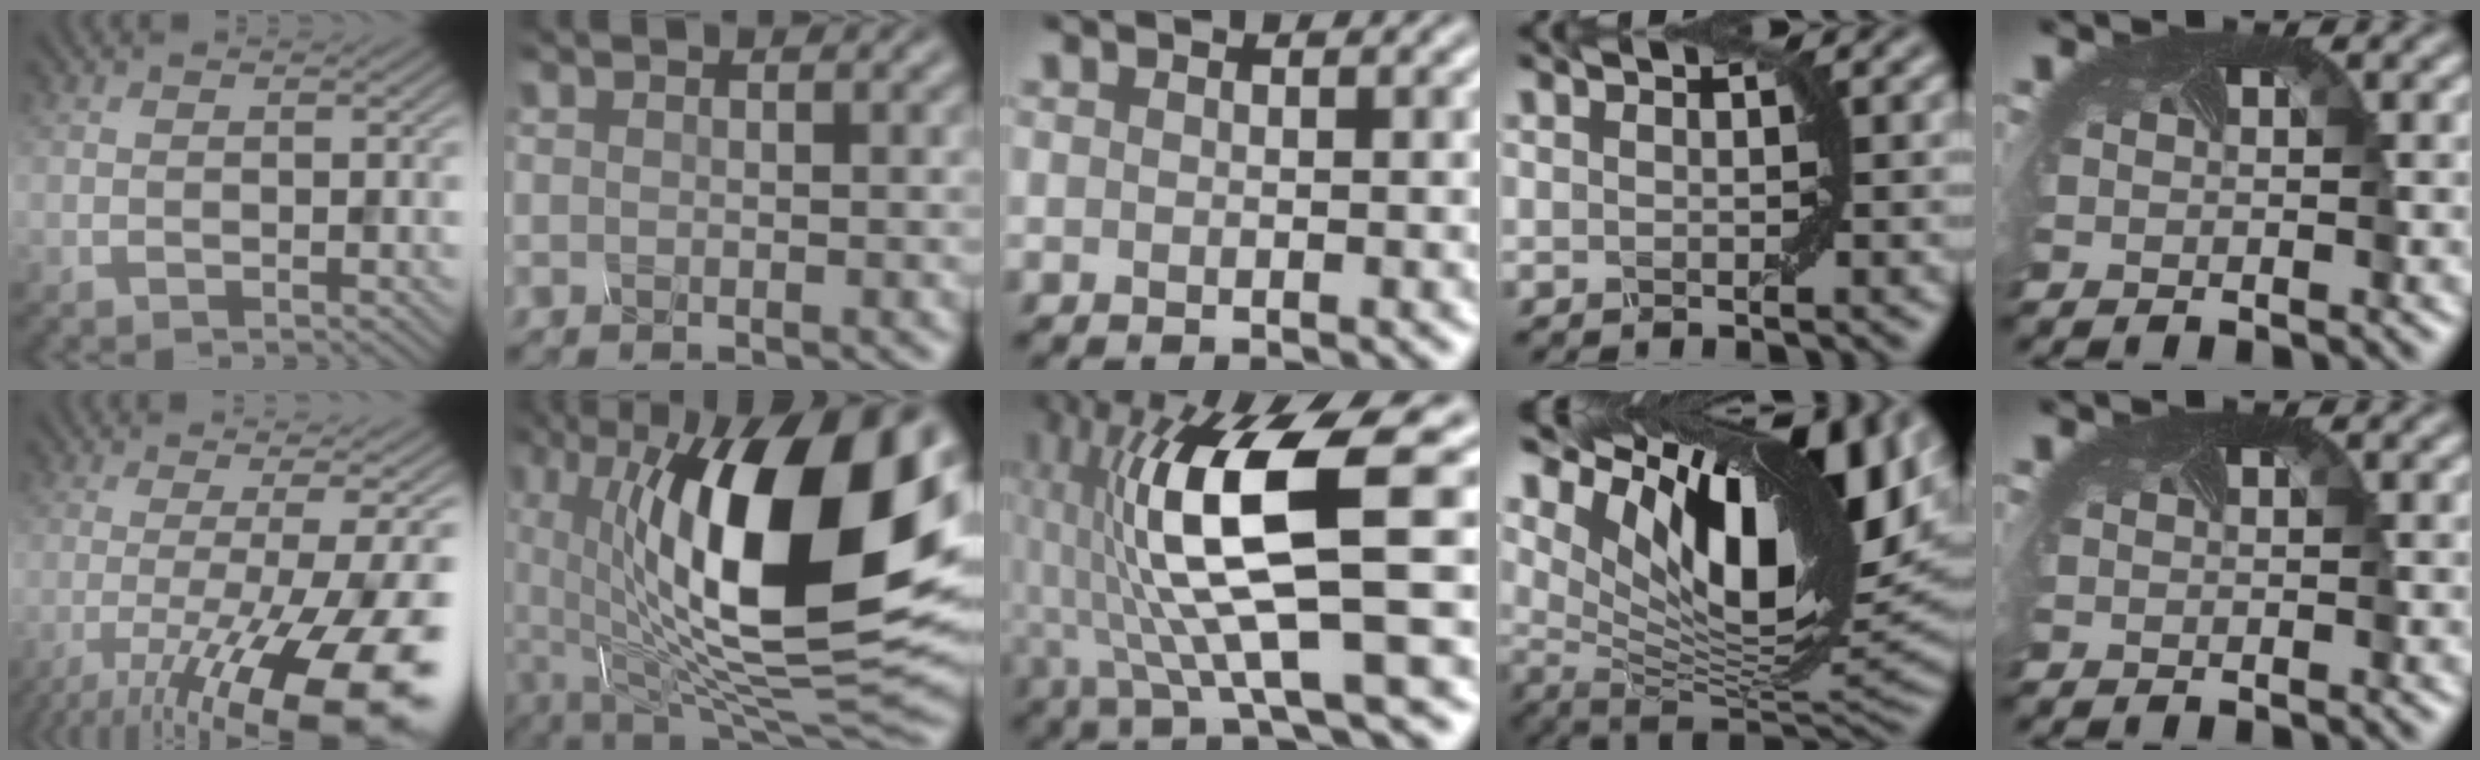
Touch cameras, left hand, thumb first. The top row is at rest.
{"thumb": {"total": 17.3, "force": [-8.0, 3.9, 14.9], "torque": [-0.203, -0.006, -0.127]}, "index": {"total": 17.1, "force": [2.0, 7.4, 15.2], "torque": [-0.248, 0.000, 0.022]}, "middle": {"total": 11.7, "force": [0.1, 2.5, 11.4], "torque": [-0.219, 0.012, 0.012]}, "ring": {"total": 16.4, "force": [5.6, 7.1, 13.7], "torque": [-0.224, 0.005, 0.098]}}